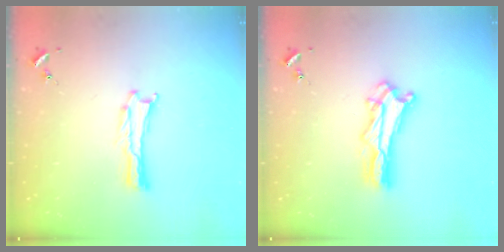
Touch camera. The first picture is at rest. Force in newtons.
{"total": 5.7, "press": 5.7, "slide": 0.6}